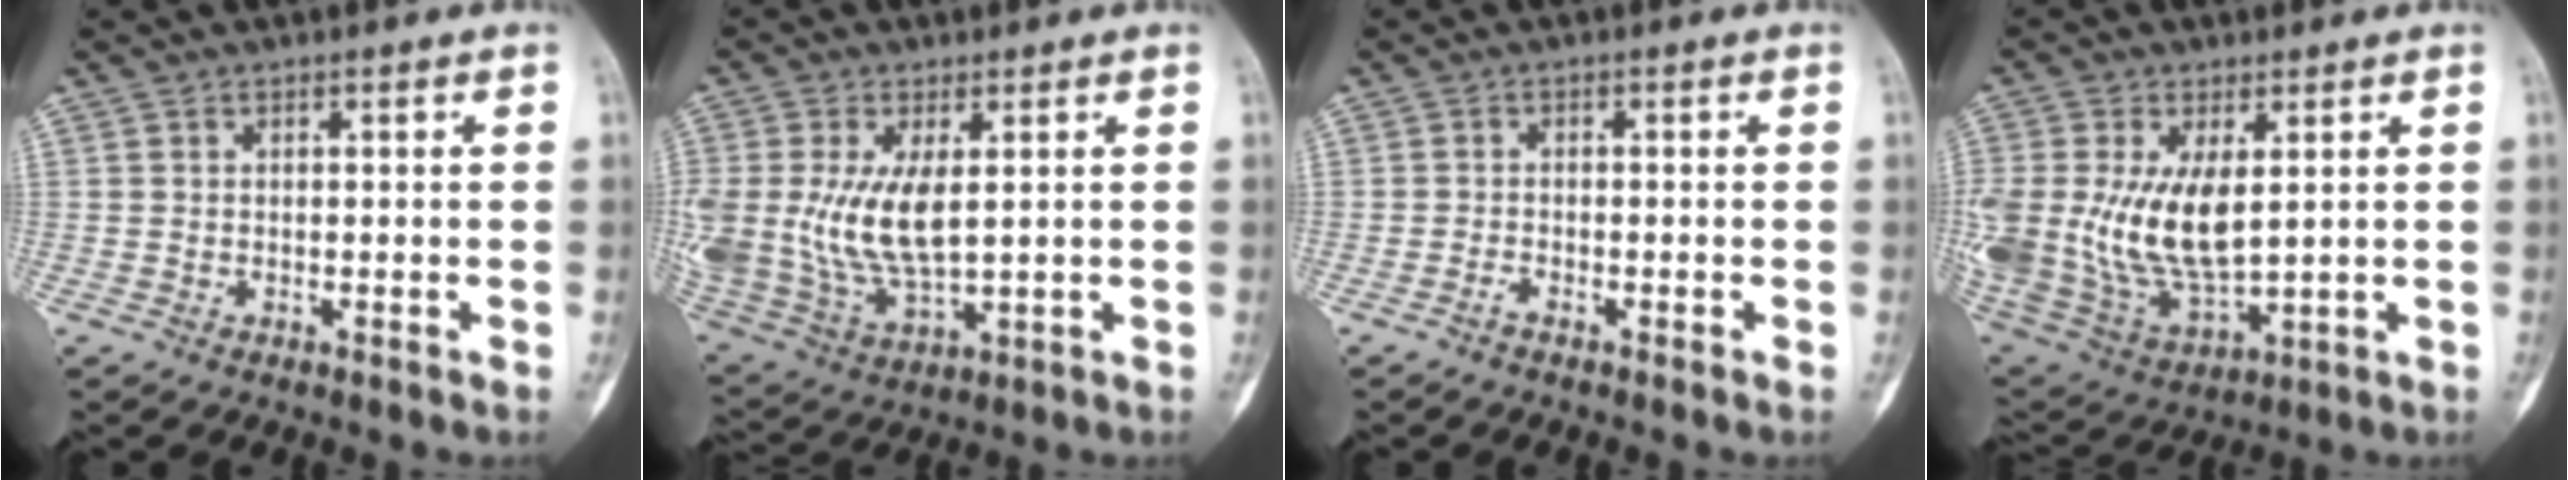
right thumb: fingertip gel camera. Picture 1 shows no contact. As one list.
[{"total": 16.0, "force": [1.8, 8.5, 13.5], "torque": [-0.295, -0.021, 0.053]}, {"total": 1.1, "force": [-0.9, 0.2, 0.6], "torque": [-0.015, 0.002, -0.021]}, {"total": 20.6, "force": [2.3, 11.6, 16.9], "torque": [-0.367, -0.028, 0.067]}]